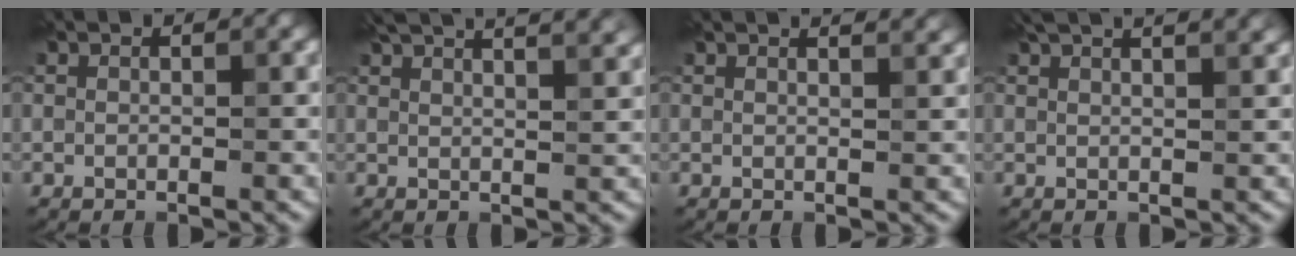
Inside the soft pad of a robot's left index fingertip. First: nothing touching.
{"total": 9.2, "force": [6.6, 3.3, 5.5], "torque": [-0.039, 0.053, 0.049]}
{"total": 4.3, "force": [3.3, 1.6, 2.2], "torque": [-0.001, 0.027, 0.010]}
{"total": 6.6, "force": [4.7, 2.4, 4.0], "torque": [-0.025, 0.045, 0.028]}